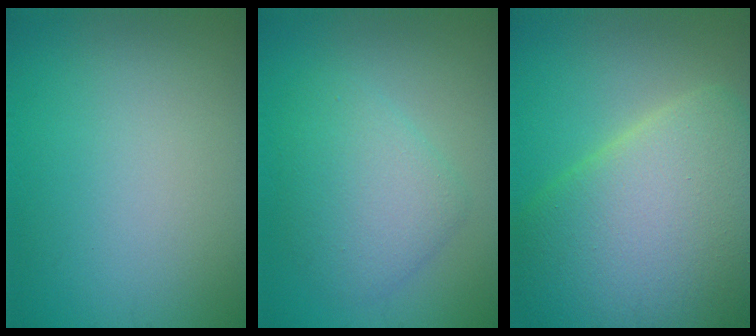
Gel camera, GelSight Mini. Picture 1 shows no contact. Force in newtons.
{"total": 4.3, "press": 4.3, "slide": 0.2}
{"total": 12.1, "press": 12.0, "slide": 1.0}